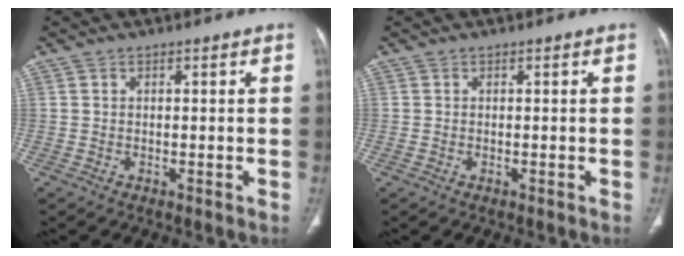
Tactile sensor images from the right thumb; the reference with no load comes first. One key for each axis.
{"total": 0.0}